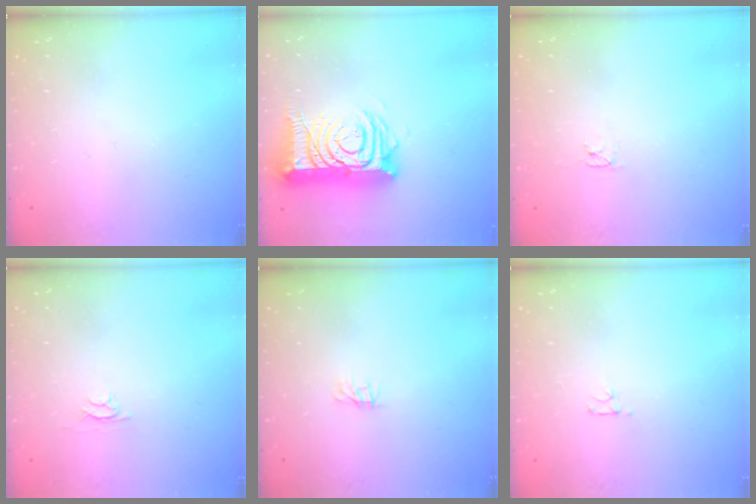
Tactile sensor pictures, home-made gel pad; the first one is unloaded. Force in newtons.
{"total": 18.4, "press": 18.2, "slide": 2.0}
{"total": 2.6, "press": 2.6, "slide": 0.3}
{"total": 2.4, "press": 2.4, "slide": 0.3}
{"total": 0.0}
{"total": 2.7, "press": 2.7, "slide": 0.3}